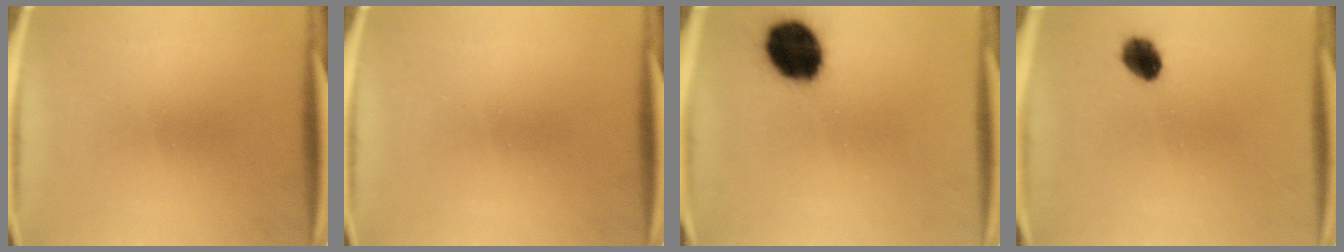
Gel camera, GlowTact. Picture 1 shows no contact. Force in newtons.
{"total": 0.0}
{"total": 16.0}
{"total": 5.5}